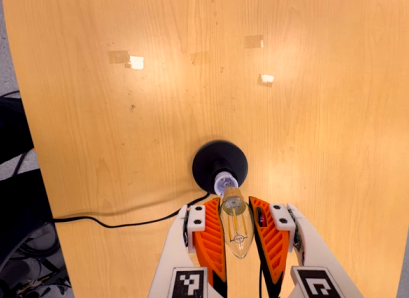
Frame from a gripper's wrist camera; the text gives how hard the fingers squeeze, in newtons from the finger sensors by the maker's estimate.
{"total": 19.9, "left": 21.3, "right": 18.6}